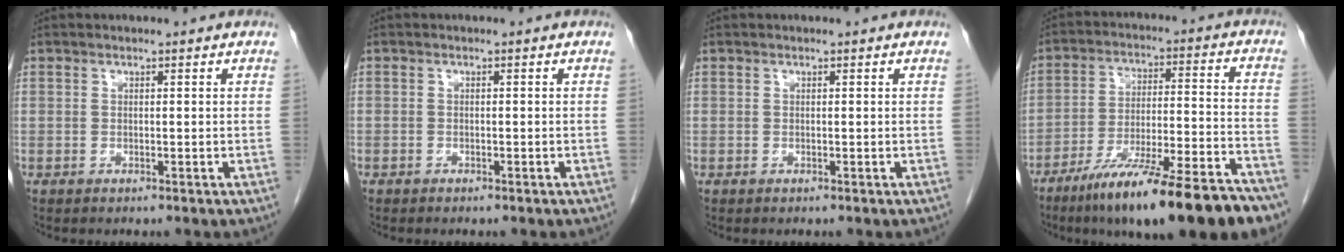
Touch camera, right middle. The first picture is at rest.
{"total": 0.5, "force": [-0.4, 0.4, 0.0], "torque": [-0.002, 0.003, -0.007]}
{"total": 0.0}
{"total": 22.7, "force": [-17.0, 2.4, 14.9], "torque": [-0.169, 0.000, -0.269]}